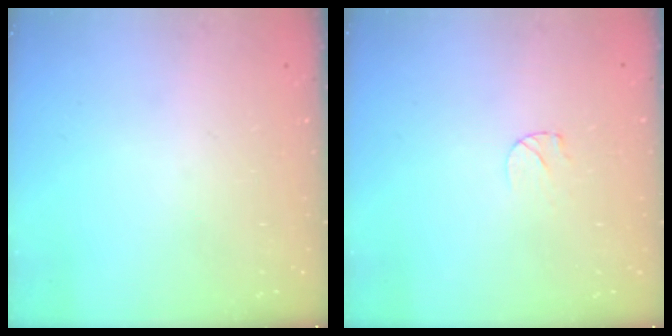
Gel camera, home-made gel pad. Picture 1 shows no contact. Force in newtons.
{"total": 4.3, "press": 4.3, "slide": 0.4}